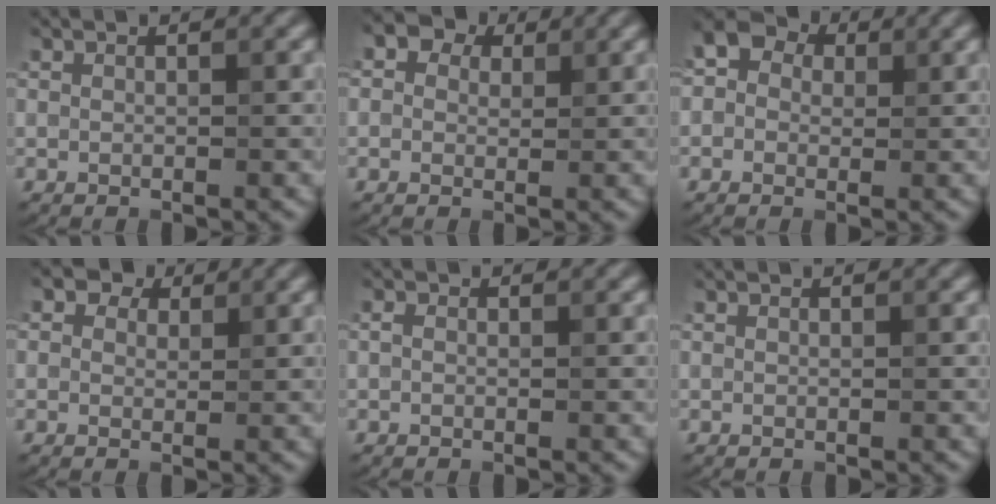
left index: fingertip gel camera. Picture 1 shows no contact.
{"total": 4.3, "force": [2.1, 3.0, 2.1], "torque": [-0.027, 0.012, -0.002]}
{"total": 4.5, "force": [1.2, 3.8, 2.1], "torque": [-0.012, 0.018, -0.027]}
{"total": 3.3, "force": [2.1, 2.1, 1.5], "torque": [-0.025, 0.006, 0.008]}
{"total": 0.6, "force": [-0.1, 0.5, 0.4], "torque": [-0.010, 0.002, -0.005]}
{"total": 0.0}